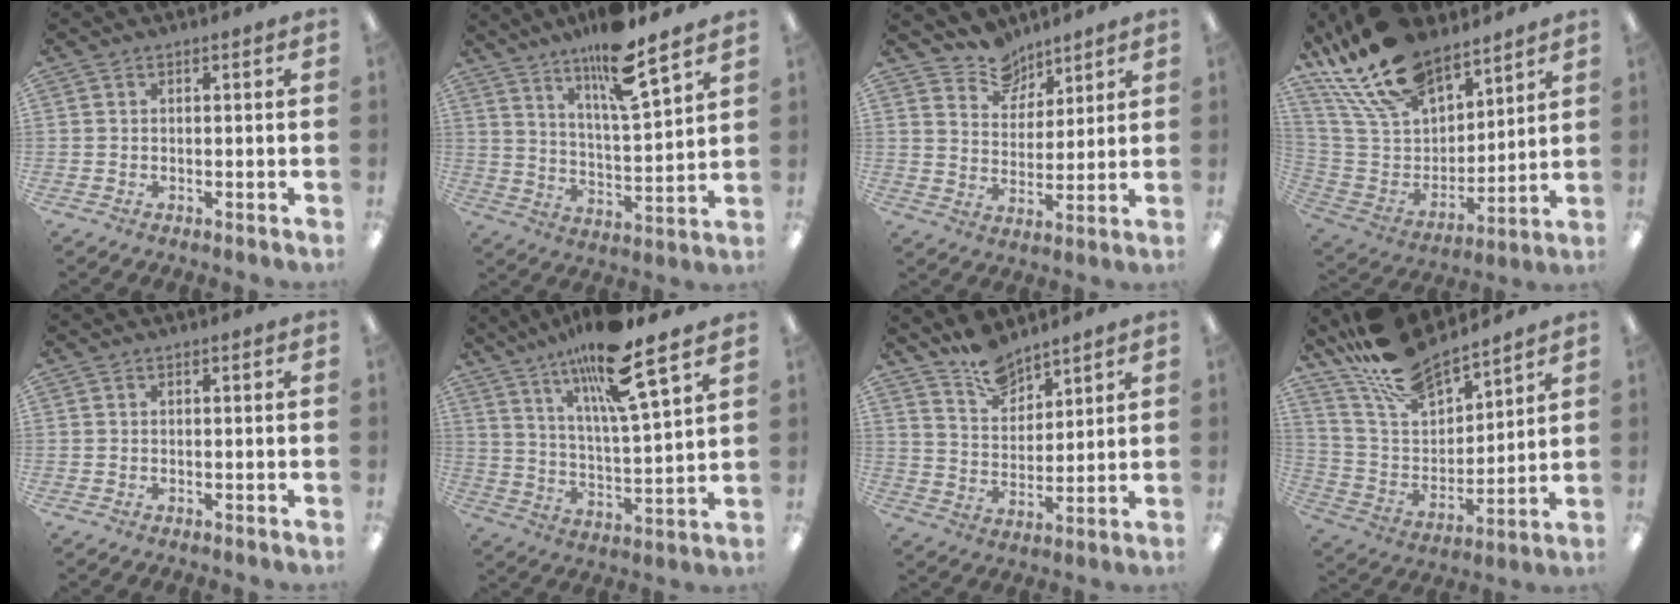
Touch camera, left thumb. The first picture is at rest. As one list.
[{"total": 13.3, "force": [10.8, 1.4, 7.6], "torque": [-0.131, -0.067, 0.176]}, {"total": 8.9, "force": [7.7, 4.3, 0.5], "torque": [-0.013, -0.060, 0.147]}, {"total": 21.7, "force": [16.5, 10.0, 10.0], "torque": [-0.208, -0.087, 0.303]}, {"total": 0.0}, {"total": 16.8, "force": [12.7, 2.2, 10.8], "torque": [-0.196, -0.072, 0.205]}, {"total": 9.9, "force": [8.5, 4.4, 2.6], "torque": [-0.049, -0.056, 0.160]}, {"total": 16.4, "force": [14.3, 5.4, 5.9], "torque": [-0.147, -0.091, 0.264]}]